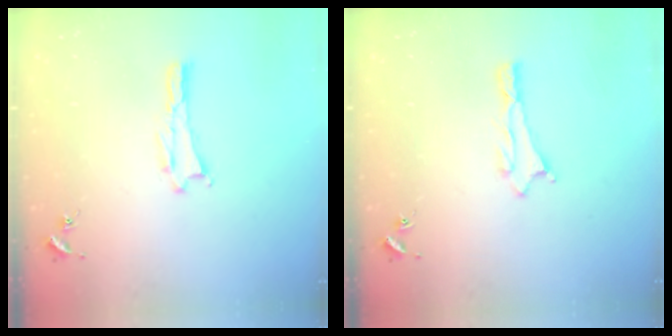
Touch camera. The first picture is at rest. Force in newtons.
{"total": 0.8, "press": 0.8, "slide": 0.2}